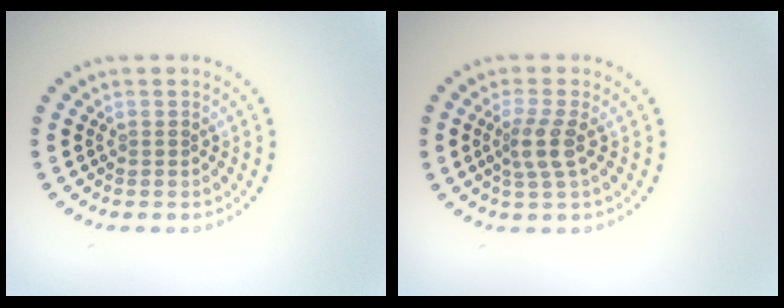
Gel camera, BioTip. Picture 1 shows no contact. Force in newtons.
{"total": 2.5, "press": 2.0, "slide": 1.5}